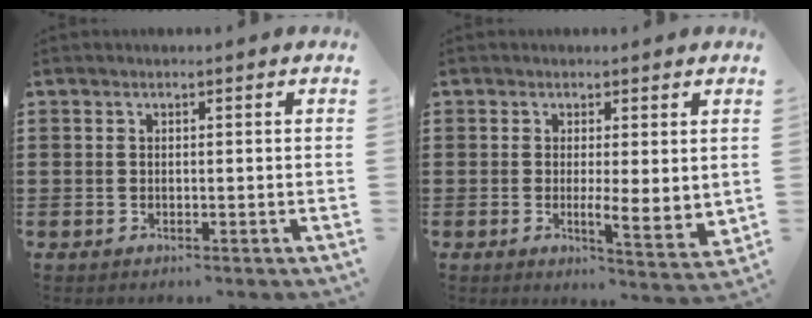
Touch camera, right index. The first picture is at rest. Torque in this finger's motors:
{"motor_torque": [0.05, 0.05, 0.25, 0.06]}